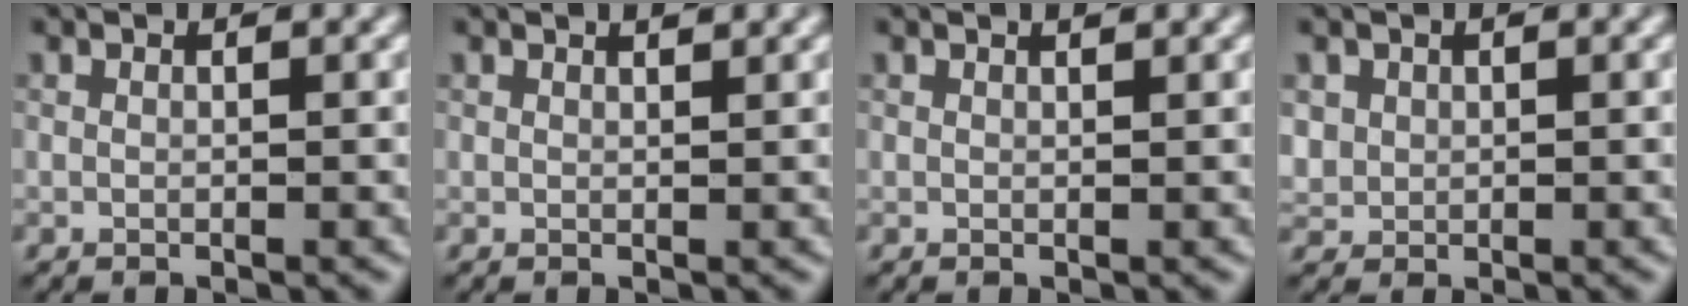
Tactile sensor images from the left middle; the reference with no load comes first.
{"total": 1.7, "force": [1.4, 0.6, 0.8], "torque": [0.008, 0.012, 0.002]}
{"total": 1.4, "force": [1.1, 0.5, 0.7], "torque": [0.006, 0.007, 0.000]}
{"total": 0.7, "force": [0.2, 0.5, -0.4], "torque": [-0.003, 0.004, 0.022]}